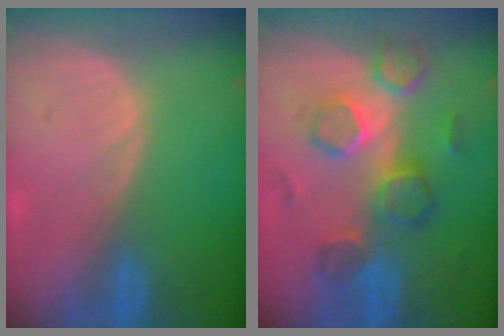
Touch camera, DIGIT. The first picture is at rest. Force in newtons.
{"total": 8.3, "press": 8.1, "slide": 1.8}